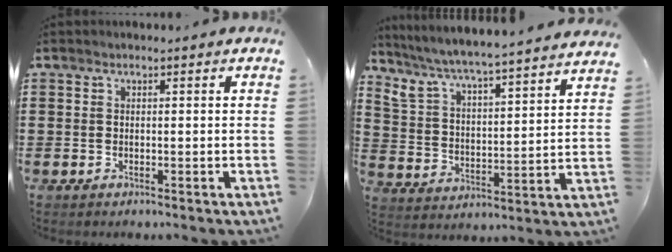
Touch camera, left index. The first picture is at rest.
{"total": 4.6, "force": [4.6, -0.3, 0.7], "torque": [-0.040, -0.045, 0.069]}